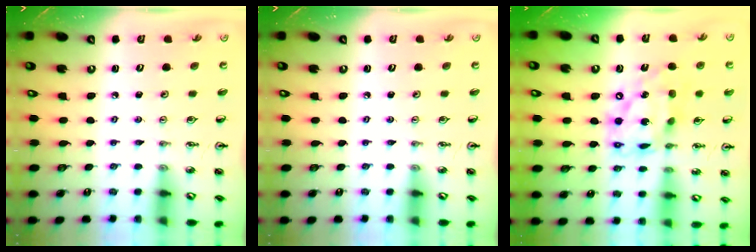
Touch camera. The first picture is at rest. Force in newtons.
{"total": 0.0}
{"total": 16.4, "press": 16.3, "slide": 1.3}